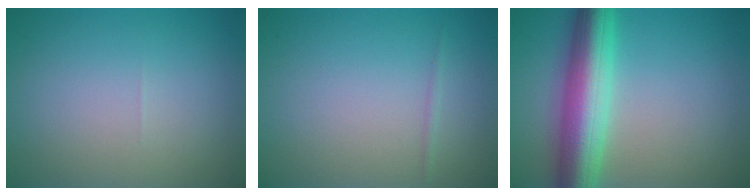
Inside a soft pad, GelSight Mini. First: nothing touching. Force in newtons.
{"total": 0.5, "press": 0.5, "slide": 0.0}
{"total": 8.6, "press": 8.6, "slide": 0.3}